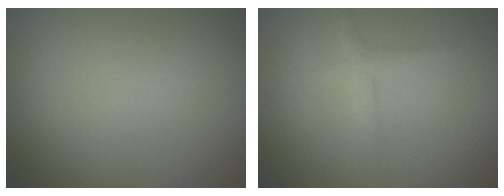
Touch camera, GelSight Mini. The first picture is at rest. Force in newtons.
{"total": 1.3, "press": 1.3, "slide": 0.1}